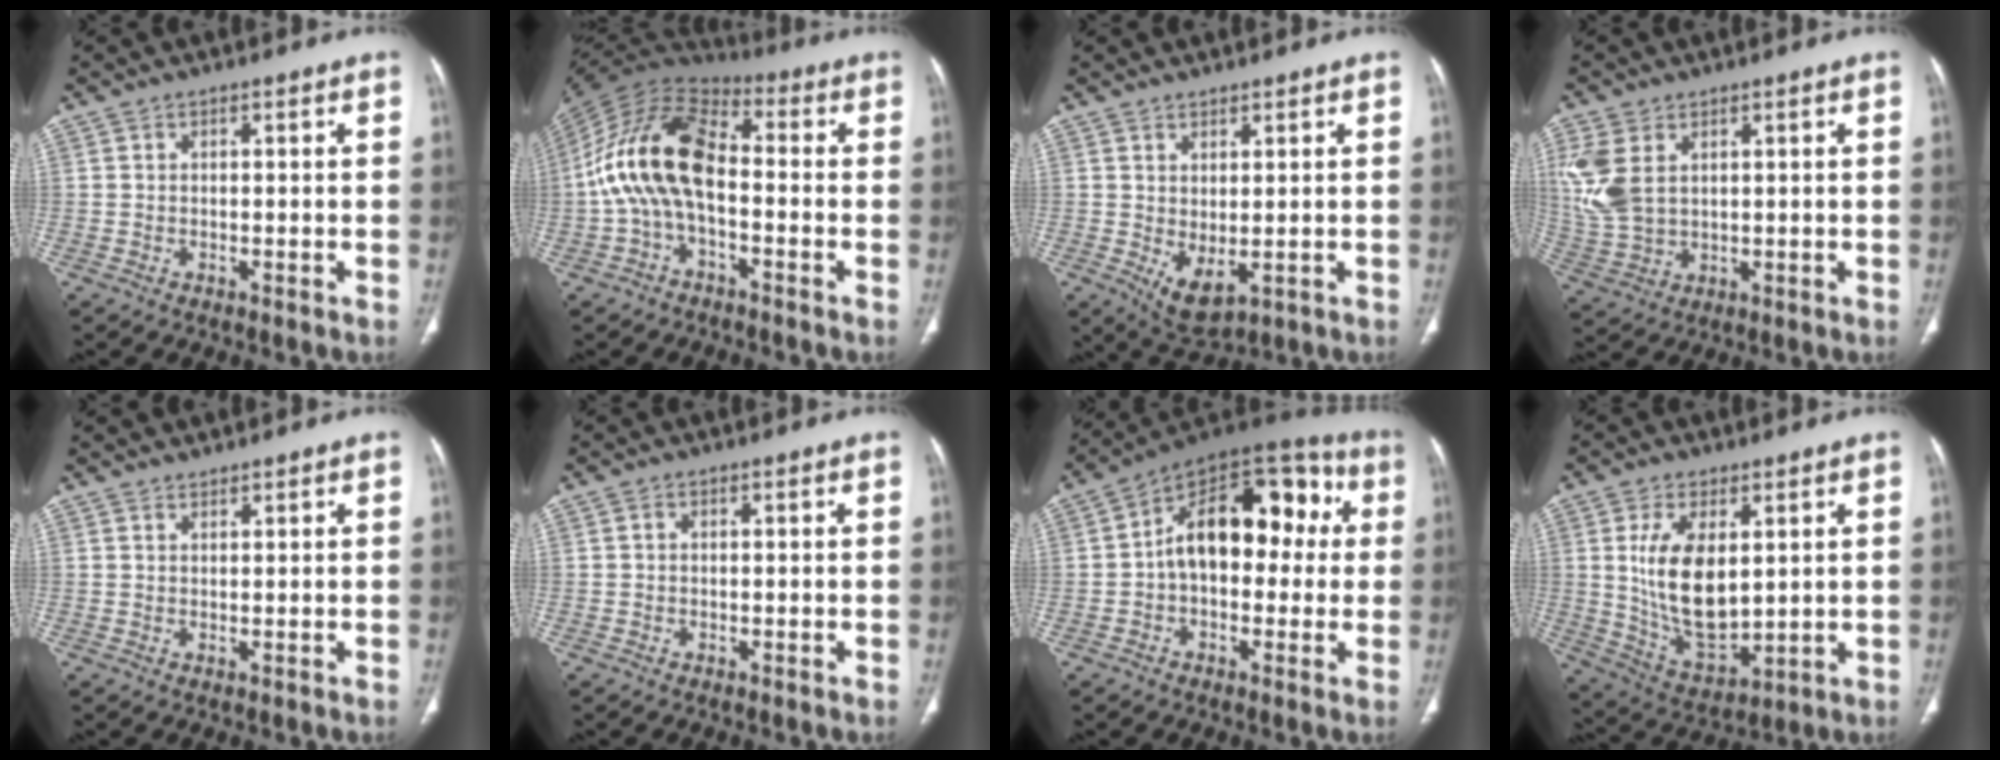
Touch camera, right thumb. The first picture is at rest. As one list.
[{"total": 15.9, "force": [-1.7, 8.7, 13.1], "torque": [-0.246, 0.043, -0.043]}, {"total": 5.5, "force": [-0.2, 2.7, 4.8], "torque": [-0.077, -0.010, 0.019]}, {"total": 9.6, "force": [3.1, 6.2, 6.7], "torque": [-0.160, -0.005, 0.074]}, {"total": 1.2, "force": [1.2, 0.3, 0.1], "torque": [0.003, -0.010, 0.022]}, {"total": 0.6, "force": [0.1, 0.4, 0.3], "torque": [-0.005, 0.000, 0.002]}, {"total": 19.2, "force": [1.9, 11.7, 15.1], "torque": [-0.183, 0.056, 0.018]}, {"total": 14.1, "force": [2.7, 7.6, 11.6], "torque": [-0.198, -0.023, 0.068]}]